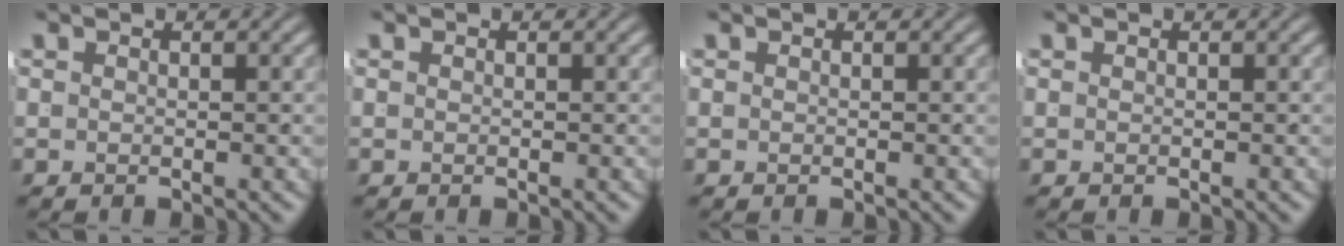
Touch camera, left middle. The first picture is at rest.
{"total": 0.0}
{"total": 0.0}
{"total": 0.0}